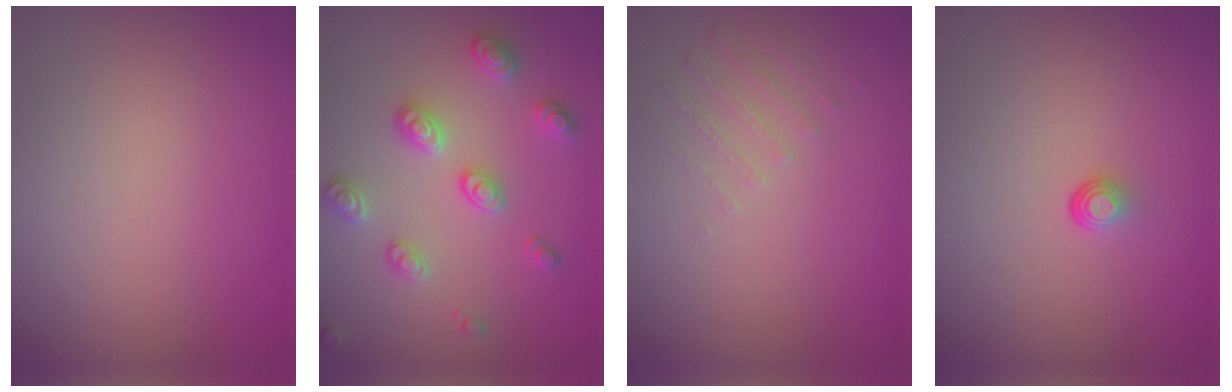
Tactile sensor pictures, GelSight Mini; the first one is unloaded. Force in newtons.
{"total": 3.0, "press": 2.9, "slide": 0.6}
{"total": 1.1, "press": 0.7, "slide": 0.8}
{"total": 1.0, "press": 0.6, "slide": 0.8}